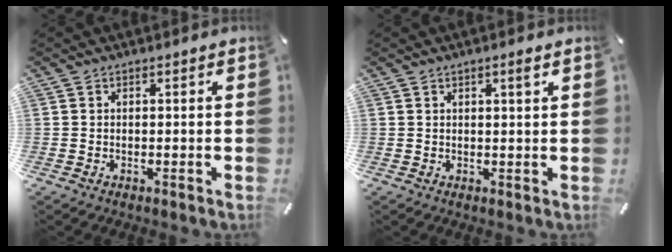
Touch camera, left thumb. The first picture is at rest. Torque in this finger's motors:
{"motor_torque": [0.07, -0.37, 0.02, 0.29, -0.01]}